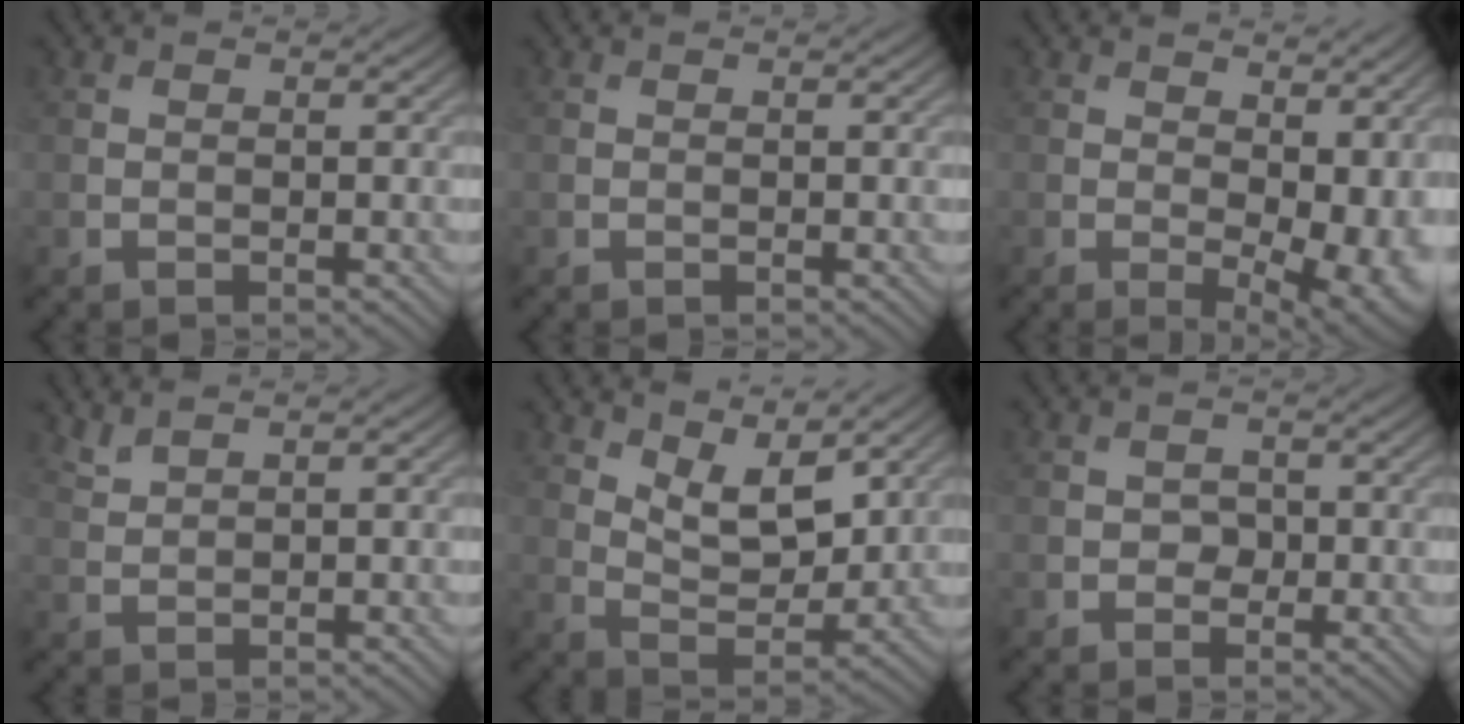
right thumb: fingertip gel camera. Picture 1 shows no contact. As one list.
[{"total": 0.0}, {"total": 9.9, "force": [0.8, 5.6, 8.1], "torque": [-0.105, -0.017, 0.036]}, {"total": 1.8, "force": [1.6, 0.3, 0.8], "torque": [-0.024, 0.005, 0.040]}, {"total": 7.3, "force": [4.7, 3.0, 4.7], "torque": [-0.098, -0.009, 0.086]}, {"total": 1.5, "force": [-0.4, 1.4, 0.6], "torque": [-0.004, -0.003, -0.009]}]